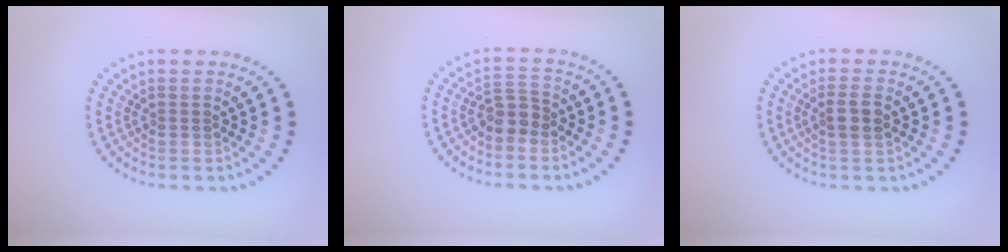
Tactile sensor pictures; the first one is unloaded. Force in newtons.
{"total": 2.1, "press": 1.8, "slide": 1.1}
{"total": 2.0, "press": 1.9, "slide": 0.7}